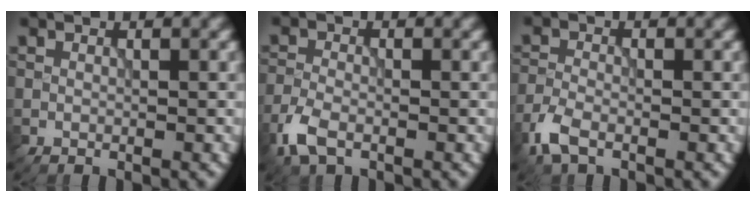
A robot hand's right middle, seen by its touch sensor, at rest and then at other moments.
{"total": 3.1, "force": [-1.9, 1.5, 1.9], "torque": [-0.048, -0.004, -0.050]}
{"total": 2.8, "force": [-1.8, 1.2, 1.7], "torque": [-0.044, -0.003, -0.048]}